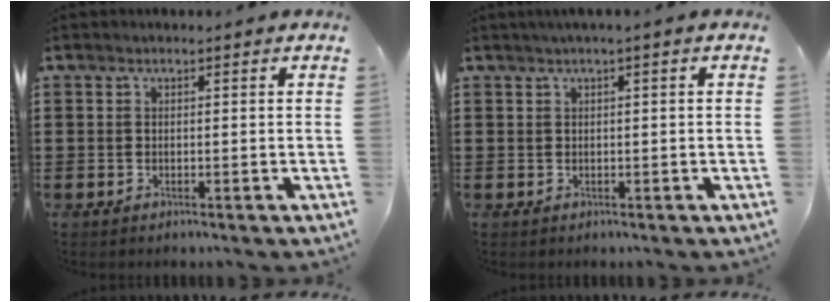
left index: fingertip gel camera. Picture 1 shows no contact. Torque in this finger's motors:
{"motor_torque": [0.03, -0.06, 0.00, 0.00]}